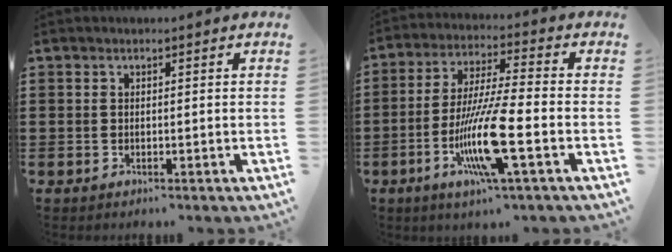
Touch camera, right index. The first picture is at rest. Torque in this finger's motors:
{"motor_torque": [2.14, 0.00, 1.05, 0.21]}